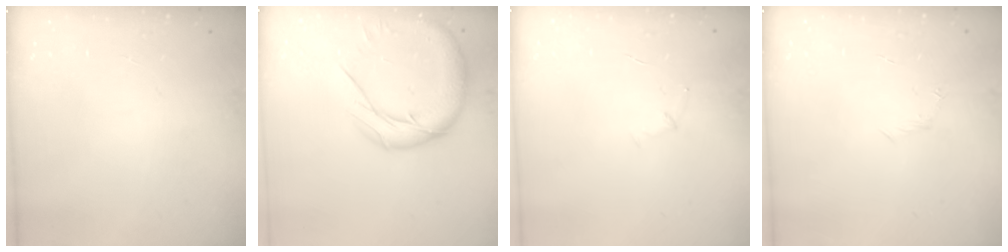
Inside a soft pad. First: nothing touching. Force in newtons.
{"total": 16.5, "press": 16.4, "slide": 1.9}
{"total": 3.7, "press": 3.6, "slide": 0.9}
{"total": 3.7, "press": 3.6, "slide": 1.1}